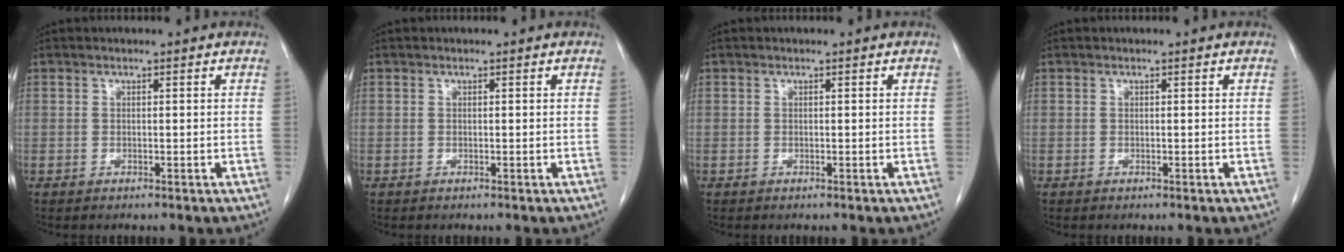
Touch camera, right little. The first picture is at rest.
{"total": 0.0}
{"total": 0.0}
{"total": 0.0}